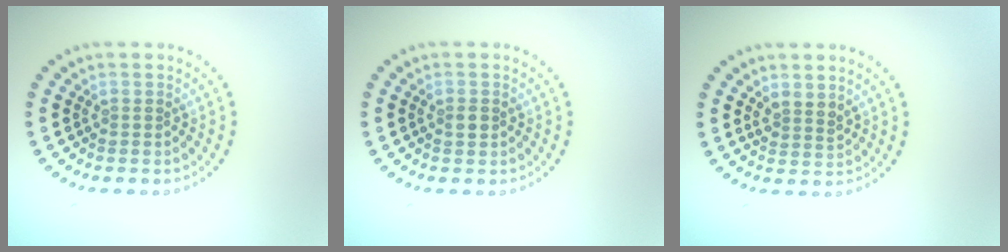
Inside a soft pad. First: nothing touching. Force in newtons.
{"total": 1.1, "press": 1.1, "slide": 0.1}
{"total": 1.7, "press": 1.4, "slide": 1.0}